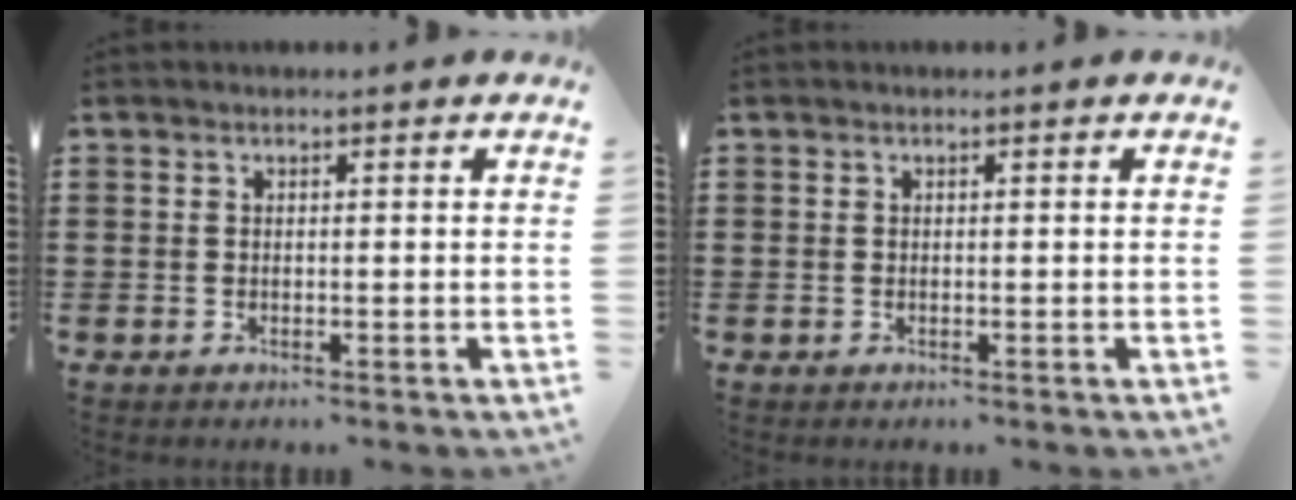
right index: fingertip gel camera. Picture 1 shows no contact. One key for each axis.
{"total": 0.0}